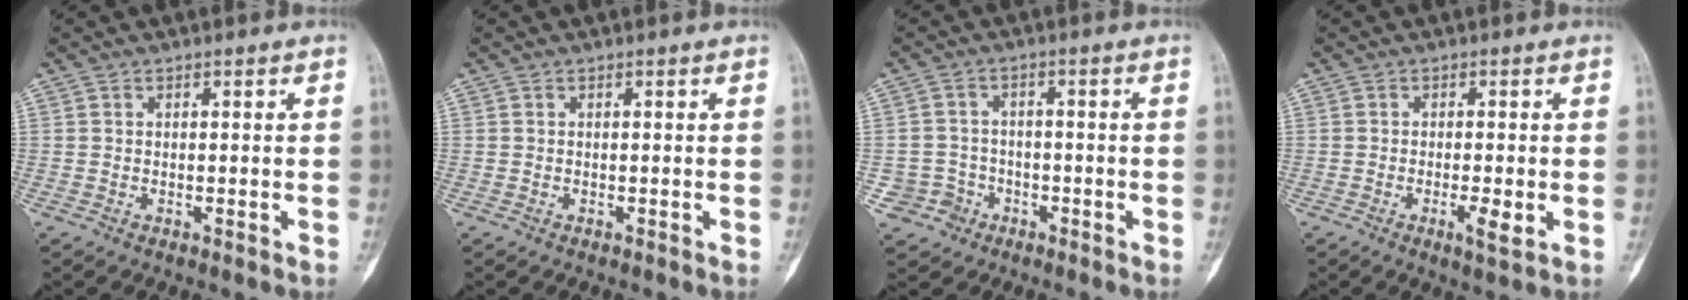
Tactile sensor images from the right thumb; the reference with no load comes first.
{"total": 0.0}
{"total": 4.6, "force": [-2.0, 4.1, -0.2], "torque": [0.032, 0.020, -0.036]}
{"total": 3.4, "force": [-0.9, 0.7, 3.2], "torque": [-0.057, -0.007, -0.016]}